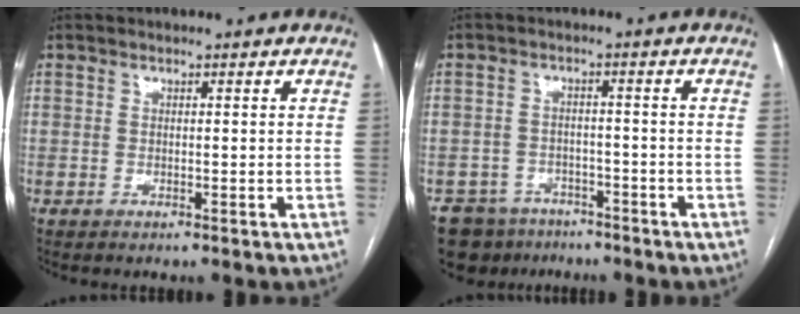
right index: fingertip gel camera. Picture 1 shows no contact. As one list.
[{"total": 8.1, "force": [-6.3, 5.0, 1.0], "torque": [-0.014, 0.006, -0.092]}]